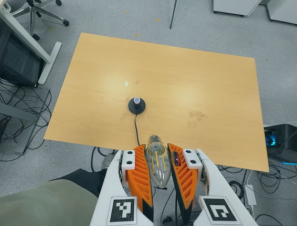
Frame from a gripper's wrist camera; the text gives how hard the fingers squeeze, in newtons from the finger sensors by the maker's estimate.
{"total": 21.5, "left": 24.2, "right": 18.8}